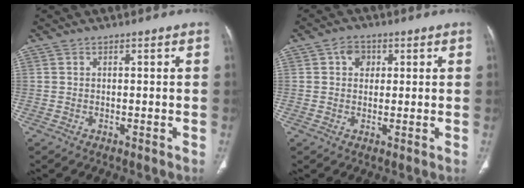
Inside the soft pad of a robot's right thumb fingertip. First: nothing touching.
{"total": 3.8, "force": [1.2, 3.1, 1.9], "torque": [-0.007, 0.001, 0.017]}